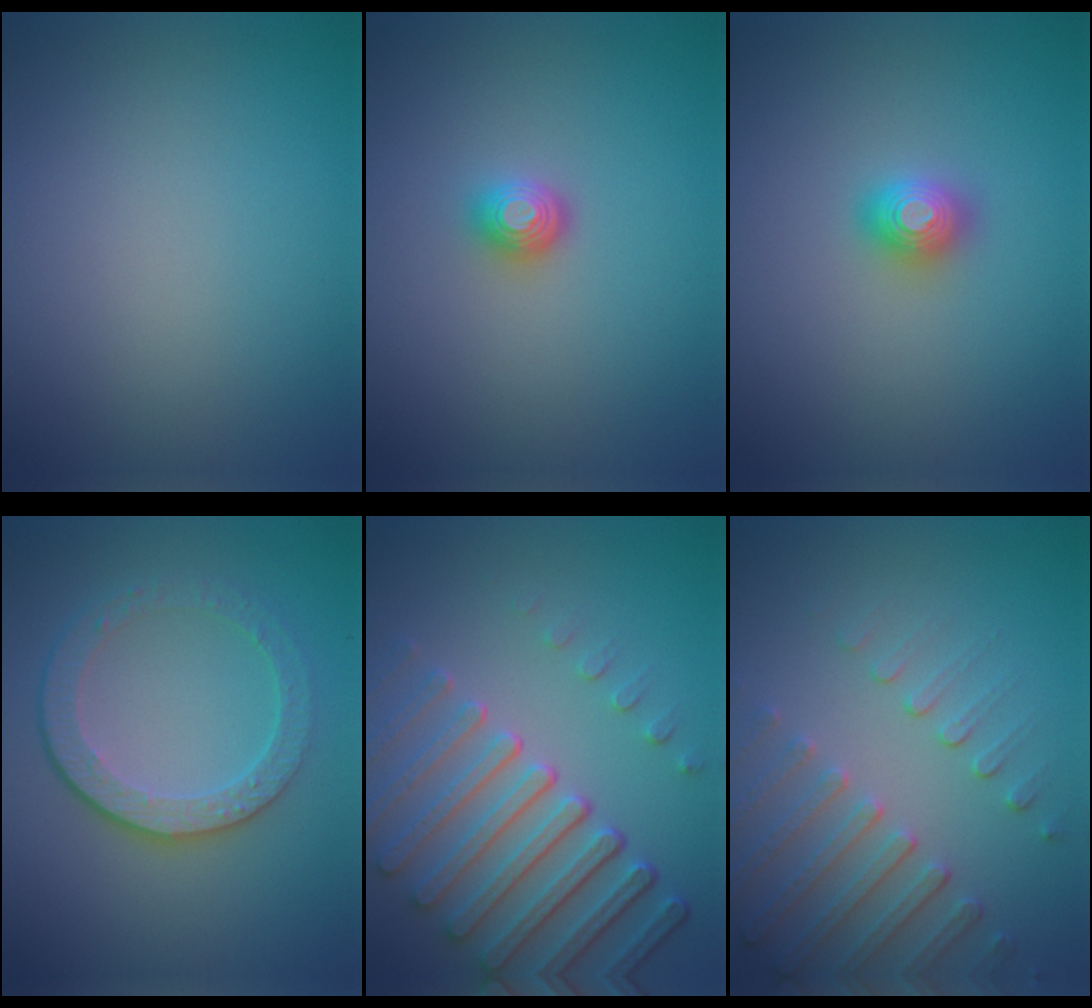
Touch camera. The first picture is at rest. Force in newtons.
{"total": 1.7, "press": 1.3, "slide": 1.1}
{"total": 2.0, "press": 2.0, "slide": 0.2}
{"total": 4.7, "press": 3.4, "slide": 3.3}
{"total": 7.5, "press": 5.7, "slide": 4.9}
{"total": 4.7, "press": 3.6, "slide": 3.0}